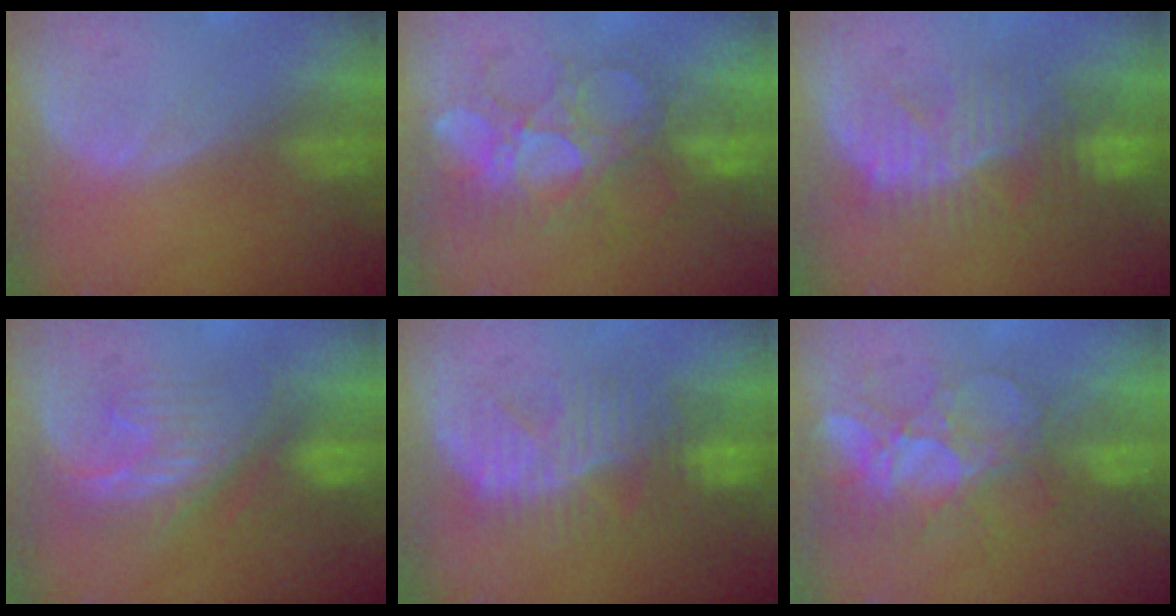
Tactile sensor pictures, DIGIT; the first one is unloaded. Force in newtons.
{"total": 8.8, "press": 8.6, "slide": 1.5}
{"total": 10.4, "press": 8.9, "slide": 5.4}
{"total": 8.4, "press": 8.1, "slide": 1.9}
{"total": 10.1, "press": 8.9, "slide": 4.7}
{"total": 9.7, "press": 8.5, "slide": 4.6}